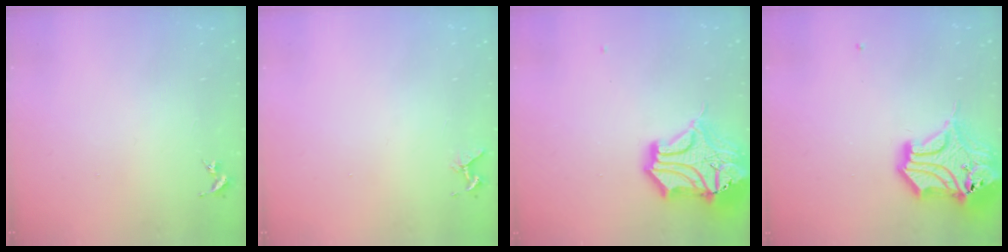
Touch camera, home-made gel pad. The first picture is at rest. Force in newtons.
{"total": 4.2, "press": 4.2, "slide": 0.4}
{"total": 18.3, "press": 18.2, "slide": 2.4}
{"total": 18.5, "press": 18.3, "slide": 2.6}